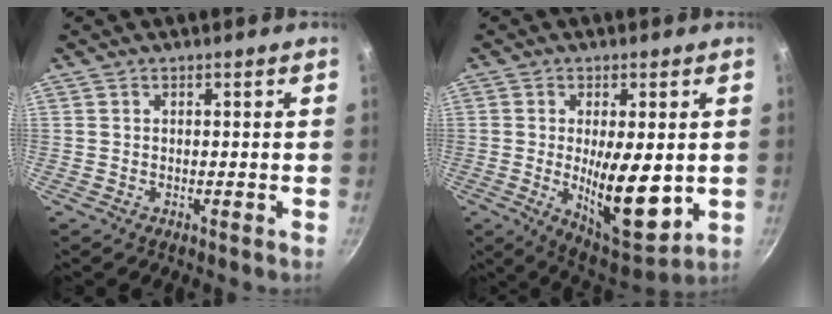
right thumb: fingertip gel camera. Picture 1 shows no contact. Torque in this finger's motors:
{"motor_torque": [-0.53, 1.01, 0.83, 0.03, 0.19]}